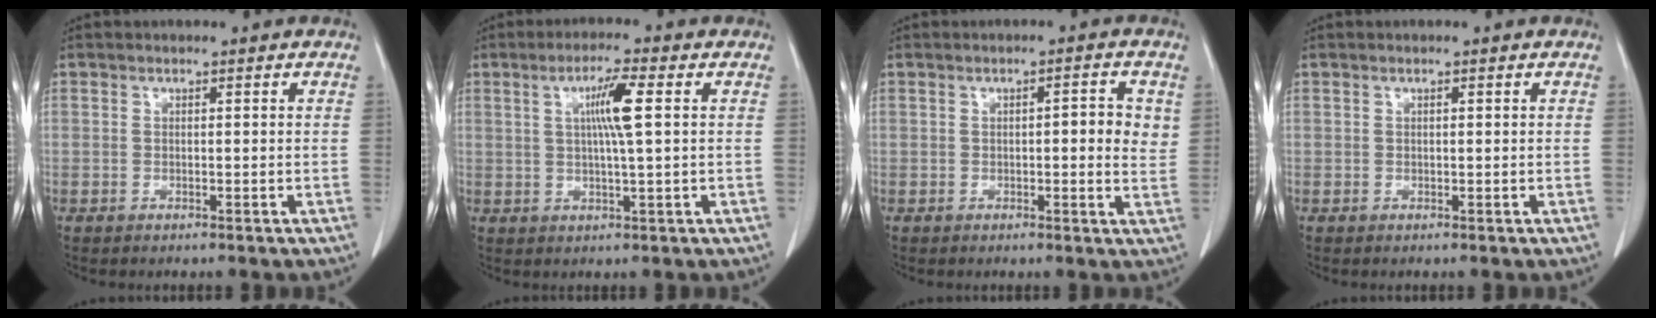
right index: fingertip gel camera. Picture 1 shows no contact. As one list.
[{"total": 5.9, "force": [1.3, -0.3, 5.7], "torque": [-0.102, 0.002, 0.023]}, {"total": 4.3, "force": [0.8, 1.2, 4.1], "torque": [-0.049, 0.000, 0.005]}, {"total": 0.0}]